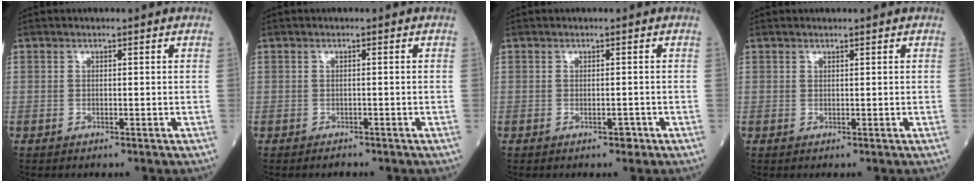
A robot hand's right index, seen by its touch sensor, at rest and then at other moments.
{"total": 0.9, "force": [-0.7, 0.5, 0.0], "torque": [-0.004, 0.000, -0.013]}
{"total": 1.4, "force": [-0.7, 0.6, 1.0], "torque": [-0.015, -0.001, -0.008]}
{"total": 0.0}